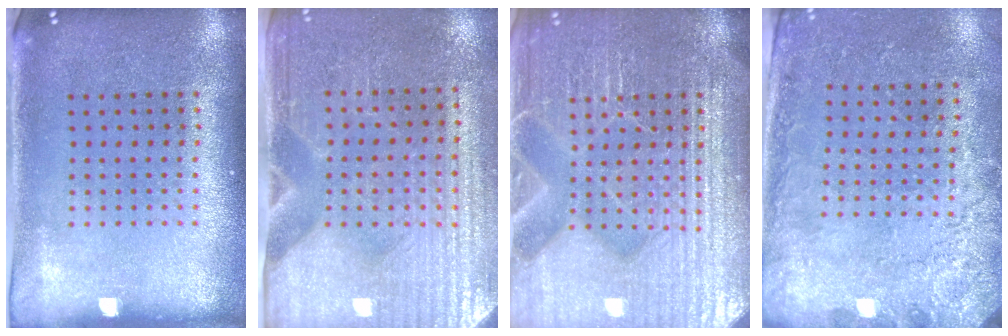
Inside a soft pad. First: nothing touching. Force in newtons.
{"total": 3.4, "press": 3.2, "slide": 1.2}
{"total": 7.5, "press": 7.5, "slide": 1.0}
{"total": 2.5, "press": 2.1, "slide": 1.3}